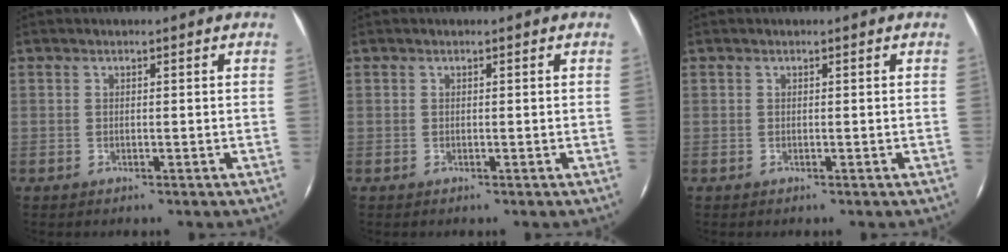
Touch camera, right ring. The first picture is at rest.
{"total": 0.0}
{"total": 0.0}